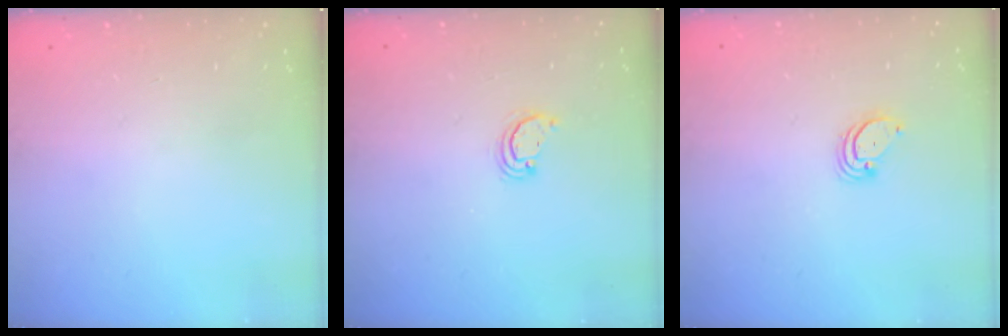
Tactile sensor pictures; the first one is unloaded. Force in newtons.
{"total": 2.5, "press": 2.5, "slide": 0.3}
{"total": 2.0, "press": 2.0, "slide": 0.1}